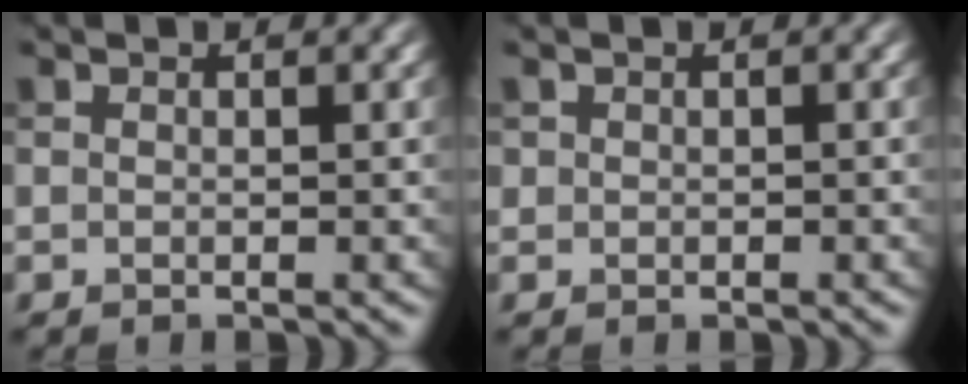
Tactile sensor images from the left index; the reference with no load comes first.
{"total": 0.5, "force": [0.1, 0.5, -0.2], "torque": [0.001, 0.001, 0.001]}